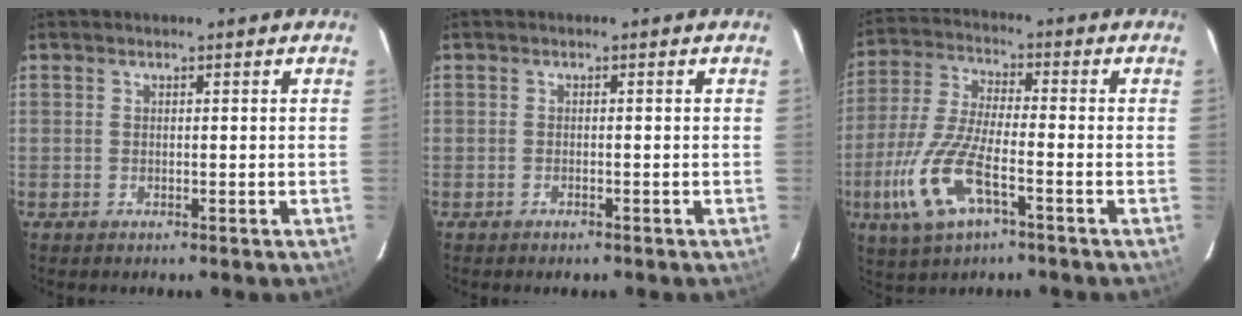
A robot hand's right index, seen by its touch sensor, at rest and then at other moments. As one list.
[{"total": 1.1, "force": [-0.9, 0.5, 0.4], "torque": [-0.008, 0.001, -0.014]}, {"total": 13.5, "force": [-5.7, 4.6, 11.3], "torque": [-0.253, -0.012, -0.114]}]